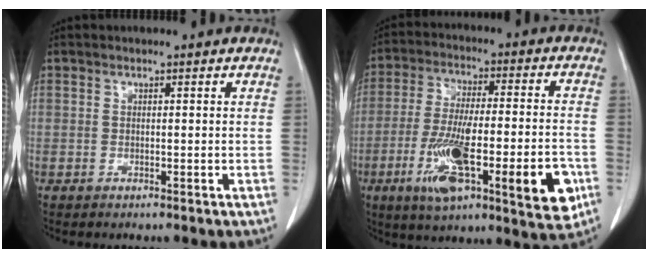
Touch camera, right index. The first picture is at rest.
{"total": 20.4, "force": [-7.2, 3.8, 18.7], "torque": [-0.280, -0.014, -0.106]}